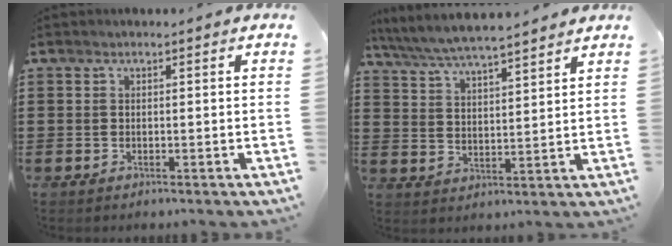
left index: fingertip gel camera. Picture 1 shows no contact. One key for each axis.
{"total": 5.9, "fx": 5.6, "fy": 0.2, "fz": 1.8, "tx": -0.059, "ty": -0.028, "tz": 0.097}